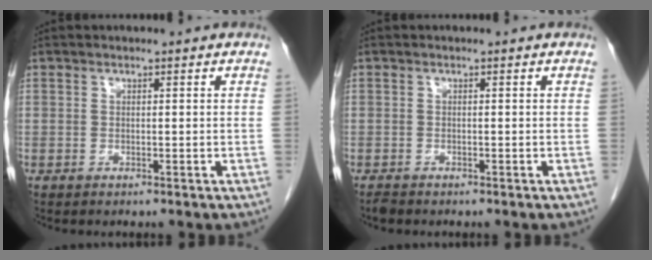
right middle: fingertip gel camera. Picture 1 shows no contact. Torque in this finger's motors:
{"motor_torque": [-0.06, -0.05, 0.01, -0.01]}